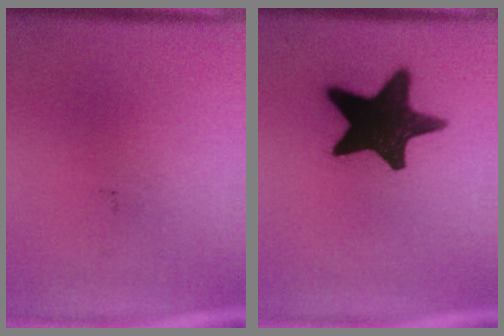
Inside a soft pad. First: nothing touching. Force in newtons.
{"total": 18.2}